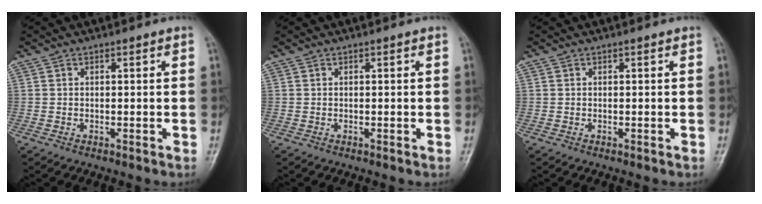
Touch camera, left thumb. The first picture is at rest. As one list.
[{"total": 0.0}, {"total": 0.0}]